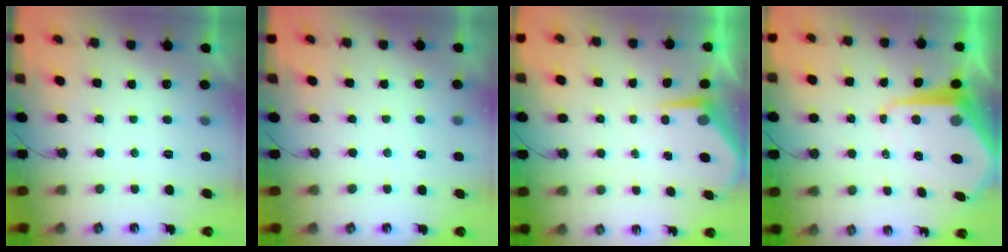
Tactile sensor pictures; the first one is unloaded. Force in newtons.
{"total": 2.5, "press": 2.4, "slide": 0.4}
{"total": 4.2, "press": 4.2, "slide": 0.6}
{"total": 14.7, "press": 14.6, "slide": 1.3}